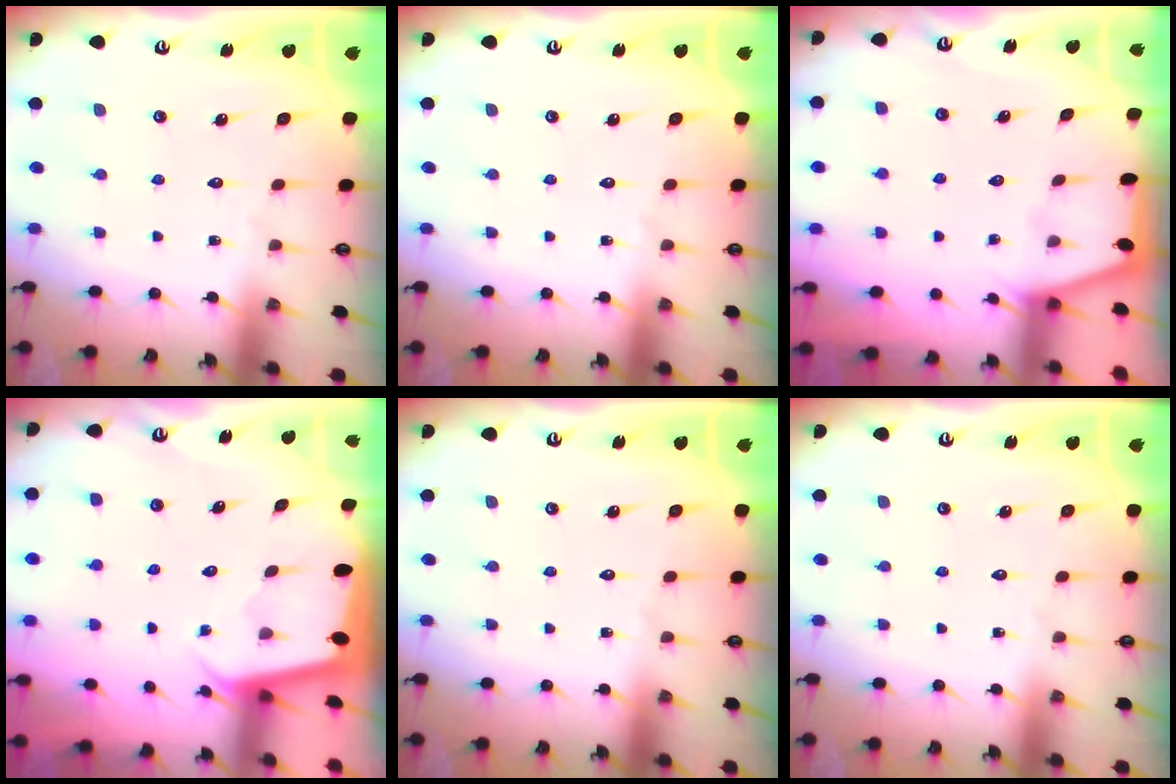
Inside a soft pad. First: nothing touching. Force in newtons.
{"total": 0.0}
{"total": 1.1, "press": 1.1, "slide": 0.3}
{"total": 1.9, "press": 1.9, "slide": 0.1}
{"total": 0.0}
{"total": 0.0}